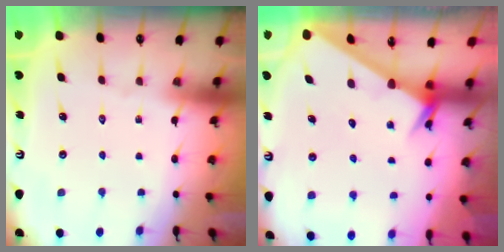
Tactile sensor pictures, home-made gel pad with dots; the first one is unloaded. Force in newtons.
{"total": 2.4, "press": 2.4, "slide": 0.1}